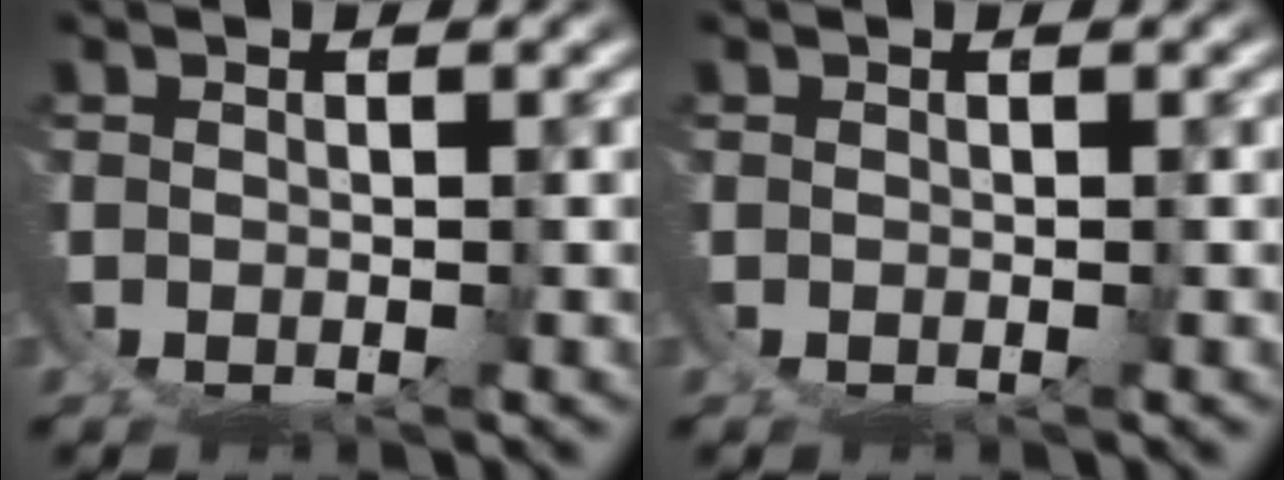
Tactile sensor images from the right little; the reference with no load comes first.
{"total": 0.0}